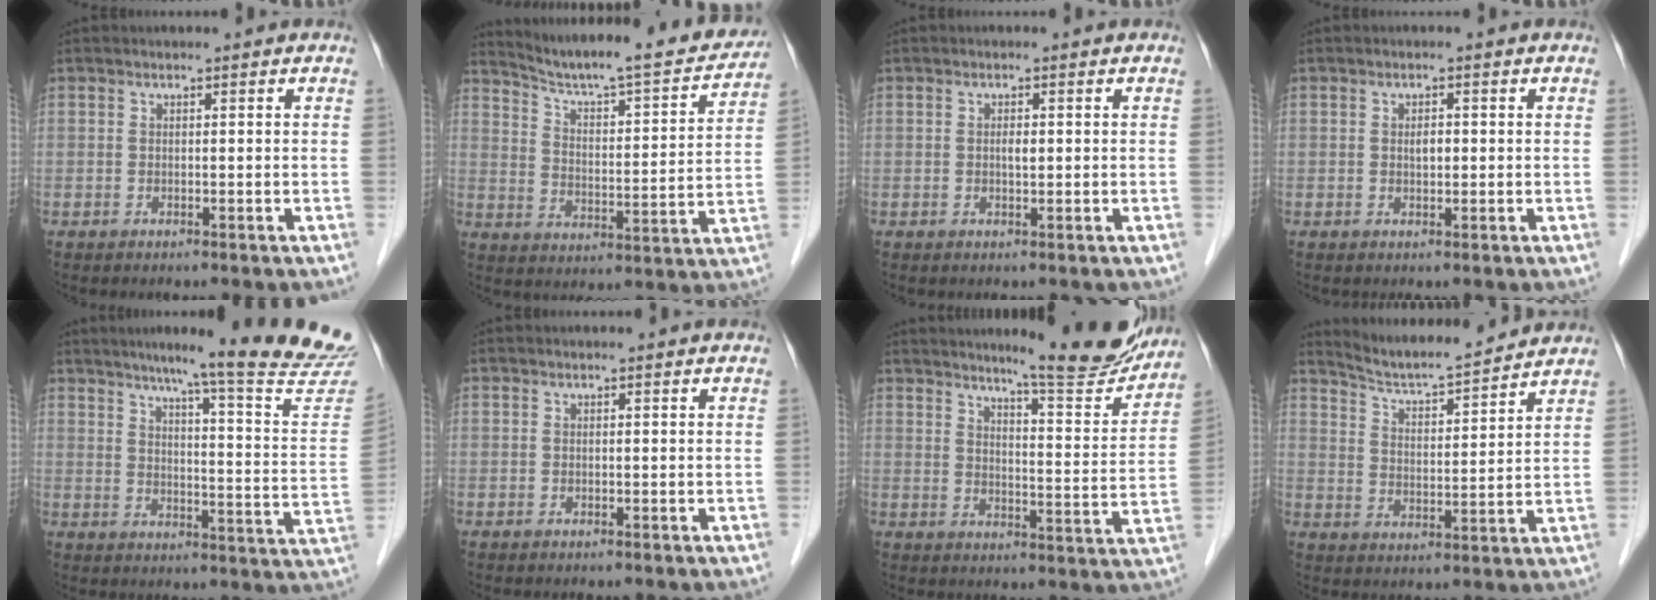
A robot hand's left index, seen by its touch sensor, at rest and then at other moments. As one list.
[{"total": 20.3, "force": [18.5, 2.4, 8.1], "torque": [-0.123, -0.020, 0.254]}, {"total": 1.2, "force": [0.1, 0.4, 1.1], "torque": [-0.019, 0.000, 0.002]}, {"total": 1.4, "force": [0.1, 0.7, 1.3], "torque": [-0.020, 0.001, 0.003]}, {"total": 22.7, "force": [19.9, -0.9, 11.0], "torque": [-0.145, -0.077, 0.241]}, {"total": 0.0}, {"total": 13.7, "force": [12.4, 0.4, 5.6], "torque": [-0.071, -0.031, 0.161]}, {"total": 11.1, "force": [10.6, 0.3, 3.1], "torque": [-0.060, 0.008, 0.171]}]